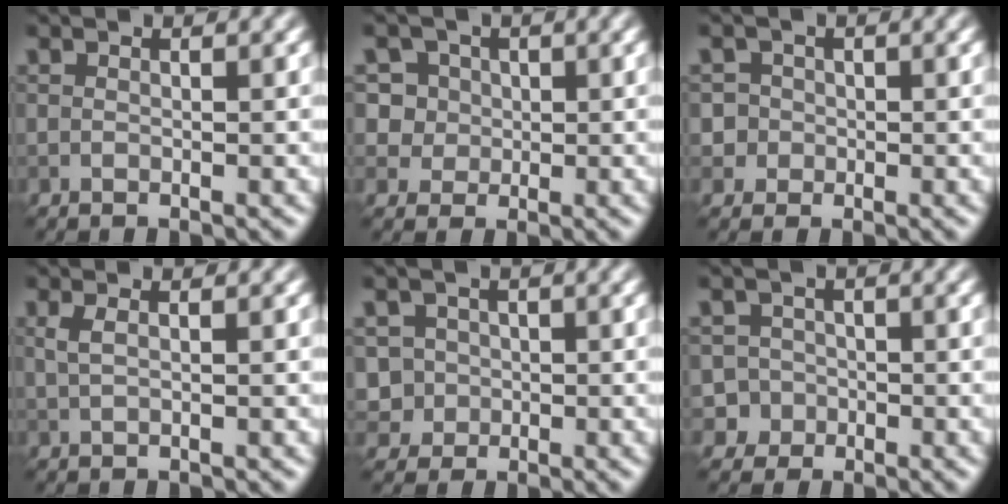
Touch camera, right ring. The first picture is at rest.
{"total": 7.0, "force": [2.8, 5.9, 2.7], "torque": [-0.041, 0.024, 0.024]}
{"total": 2.8, "force": [0.0, 2.8, 0.6], "torque": [0.012, 0.015, -0.004]}
{"total": 1.3, "force": [0.5, 0.5, 1.1], "torque": [-0.020, 0.002, 0.008]}
{"total": 3.6, "force": [-0.1, 3.5, 0.8], "torque": [-0.001, 0.017, -0.005]}
{"total": 3.4, "force": [-1.3, 3.1, 0.1], "torque": [0.030, 0.004, -0.032]}